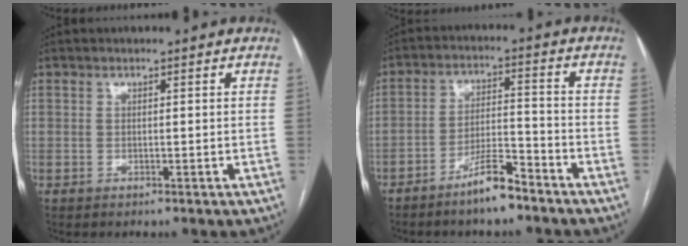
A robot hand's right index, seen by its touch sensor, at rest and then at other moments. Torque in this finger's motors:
{"motor_torque": [0.69, -0.39, 0.40, 0.09]}